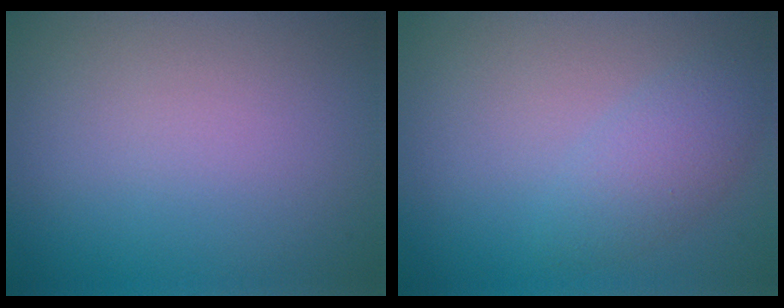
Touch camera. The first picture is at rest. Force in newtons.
{"total": 2.5, "press": 2.5, "slide": 0.1}